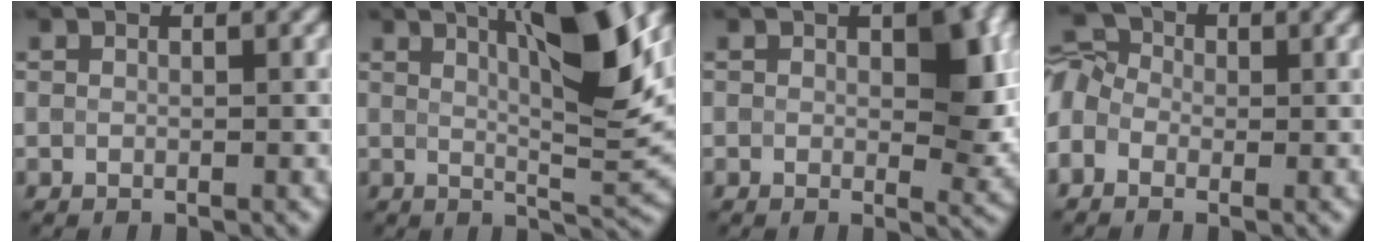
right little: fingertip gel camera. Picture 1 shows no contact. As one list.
[{"total": 8.1, "force": [3.2, 1.2, 7.4], "torque": [-0.105, 0.001, 0.056]}, {"total": 5.2, "force": [0.5, 2.6, 4.4], "torque": [-0.048, -0.003, 0.008]}, {"total": 4.5, "force": [-1.3, 3.4, 2.5], "torque": [-0.058, 0.016, -0.035]}]